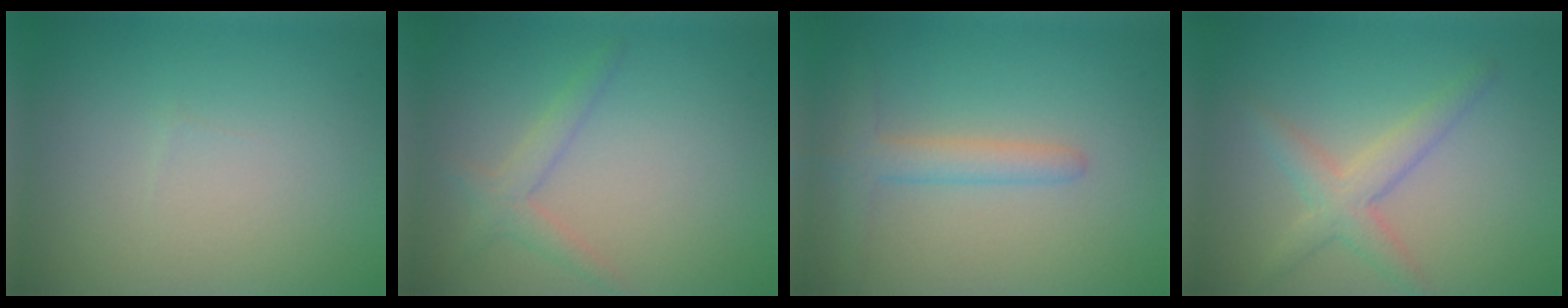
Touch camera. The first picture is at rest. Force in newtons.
{"total": 2.0, "press": 2.0, "slide": 0.1}
{"total": 2.6, "press": 2.6, "slide": 0.2}
{"total": 3.0, "press": 3.0, "slide": 0.1}